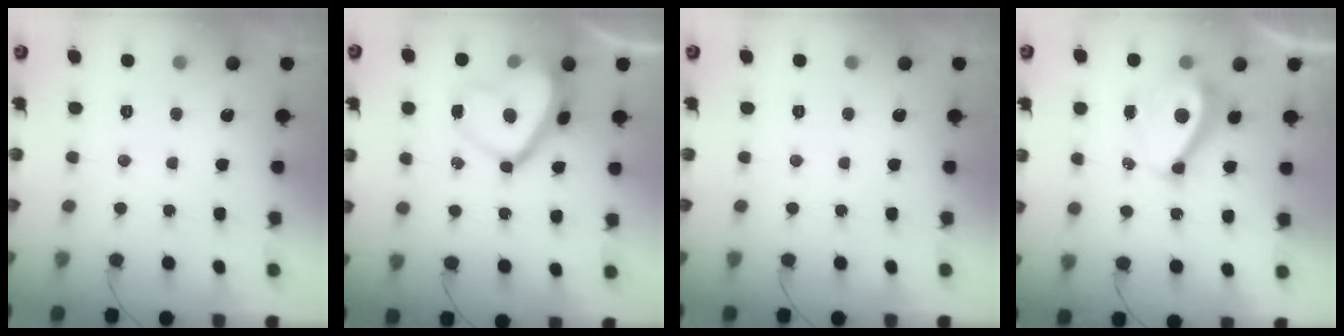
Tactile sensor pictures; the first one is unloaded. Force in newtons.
{"total": 14.6, "press": 14.6, "slide": 1.3}
{"total": 0.0}
{"total": 7.1, "press": 7.1, "slide": 1.0}